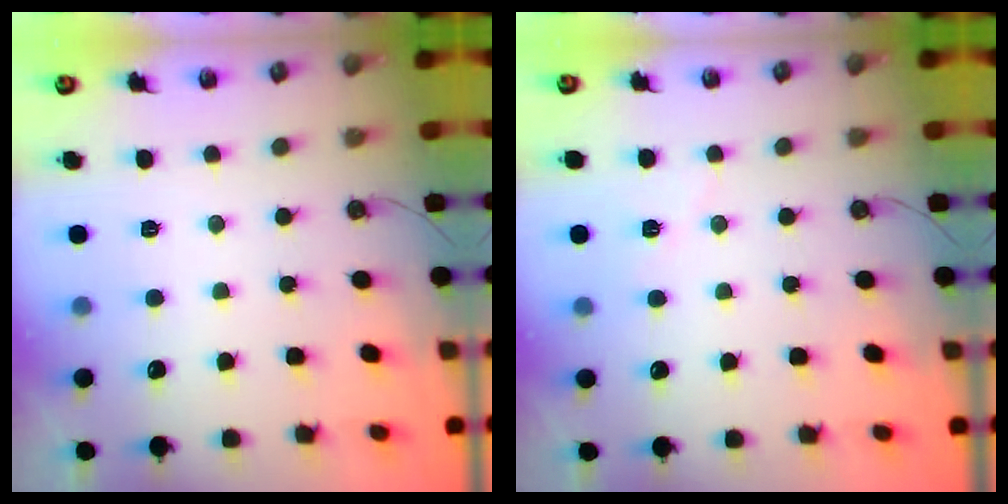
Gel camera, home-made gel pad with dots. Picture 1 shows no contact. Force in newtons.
{"total": 6.3, "press": 5.5, "slide": 2.9}